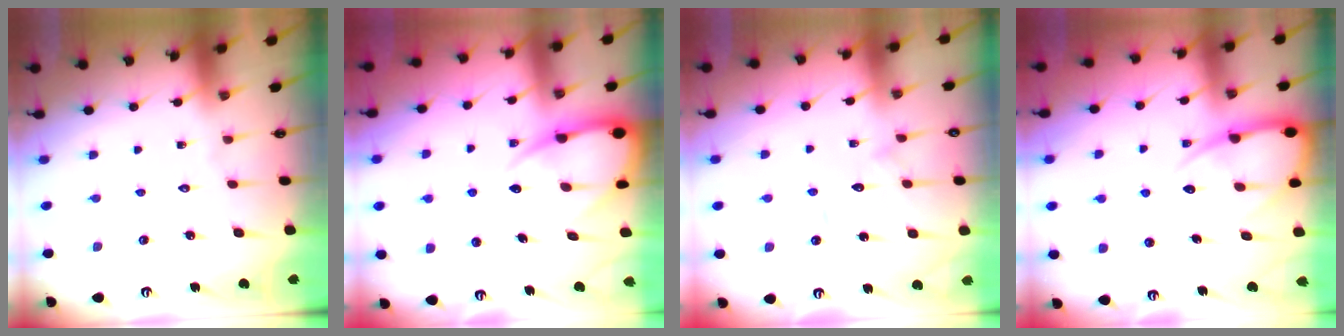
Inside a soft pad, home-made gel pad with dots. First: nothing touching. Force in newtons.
{"total": 11.9, "press": 11.9, "slide": 1.0}
{"total": 7.7, "press": 7.7, "slide": 0.8}
{"total": 12.1, "press": 12.0, "slide": 1.3}